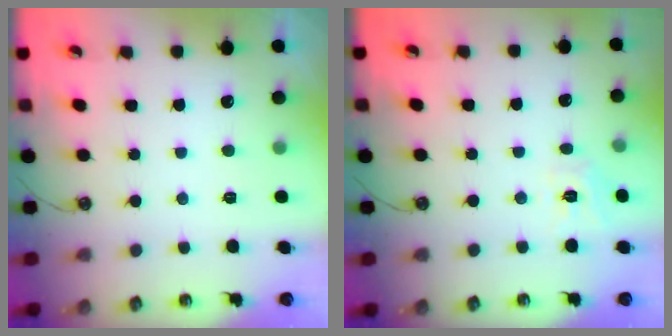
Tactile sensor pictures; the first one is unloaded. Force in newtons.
{"total": 7.5, "press": 7.4, "slide": 0.5}